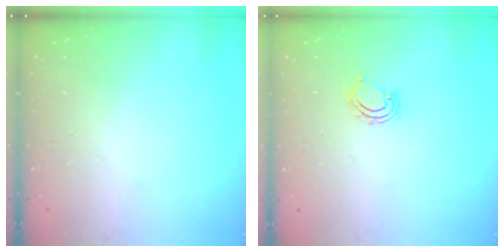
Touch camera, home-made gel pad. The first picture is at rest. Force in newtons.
{"total": 2.9, "press": 2.9, "slide": 0.4}